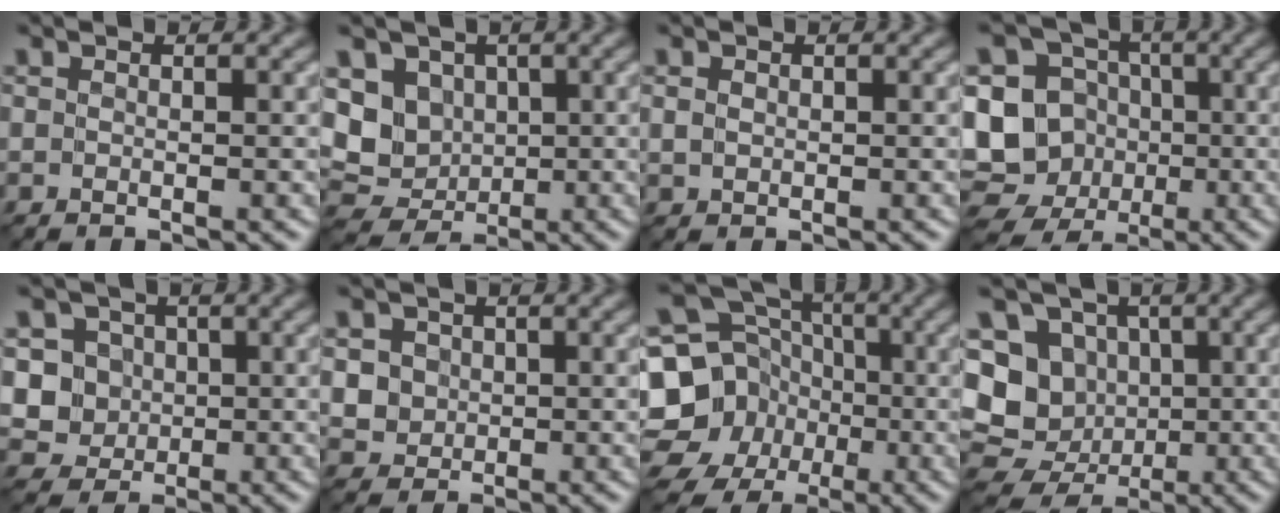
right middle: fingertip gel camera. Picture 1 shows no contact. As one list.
[{"total": 4.8, "force": [0.8, 4.4, 1.9], "torque": [-0.026, -0.001, 0.006]}, {"total": 0.7, "force": [0.3, 0.6, 0.1], "torque": [0.000, 0.001, 0.003]}, {"total": 10.9, "force": [-1.4, 10.1, 3.9], "torque": [-0.076, 0.010, -0.046]}, {"total": 4.9, "force": [0.7, 4.6, 1.5], "torque": [-0.011, 0.016, 0.007]}, {"total": 3.7, "force": [1.0, 3.3, 1.1], "torque": [-0.013, 0.016, 0.018]}, {"total": 12.9, "force": [-3.5, 11.8, 3.8], "torque": [-0.093, 0.003, -0.078]}, {"total": 10.1, "force": [-0.1, 9.4, 3.9], "torque": [-0.072, 0.030, -0.036]}]